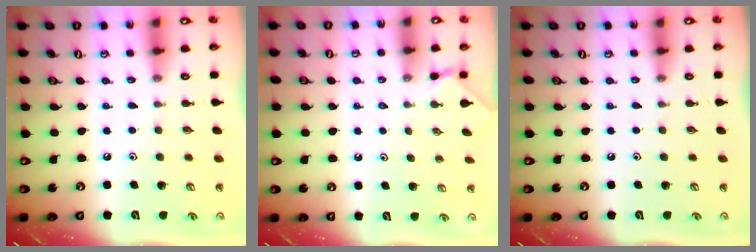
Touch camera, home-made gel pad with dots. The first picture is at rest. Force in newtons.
{"total": 0.9, "press": 0.9, "slide": 0.3}
{"total": 0.0}